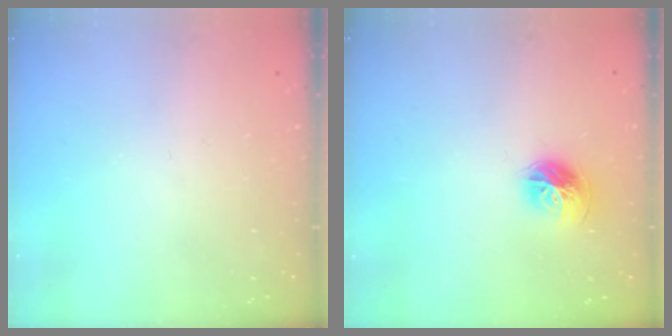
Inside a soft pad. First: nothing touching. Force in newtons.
{"total": 10.0, "press": 9.9, "slide": 1.2}